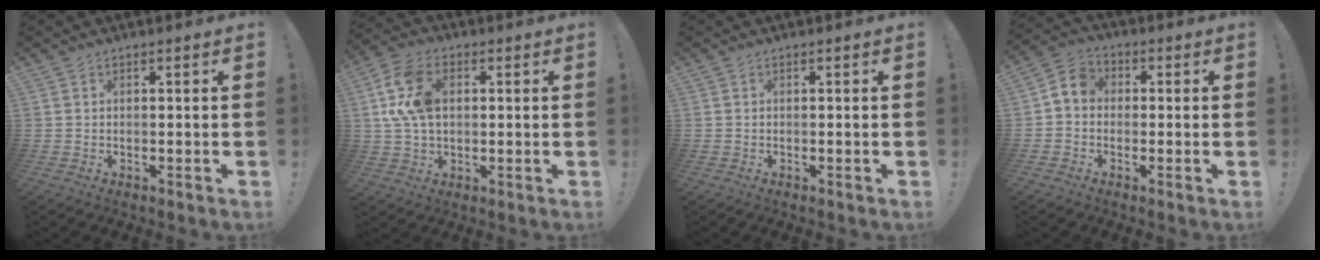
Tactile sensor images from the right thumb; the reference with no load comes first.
{"total": 13.8, "force": [2.8, 9.0, 10.0], "torque": [-0.197, 0.006, 0.057]}
{"total": 0.0}
{"total": 5.4, "force": [-0.6, 4.5, 2.9], "torque": [-0.053, 0.017, -0.008]}